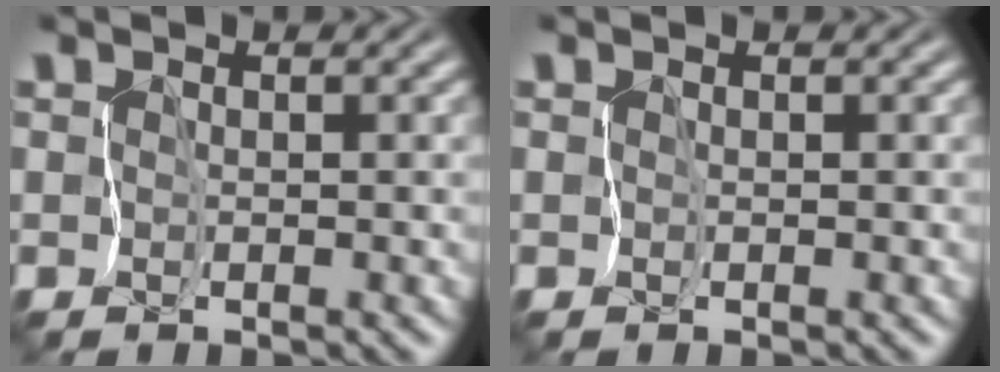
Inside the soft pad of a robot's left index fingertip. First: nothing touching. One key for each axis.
{"total": 0.0}